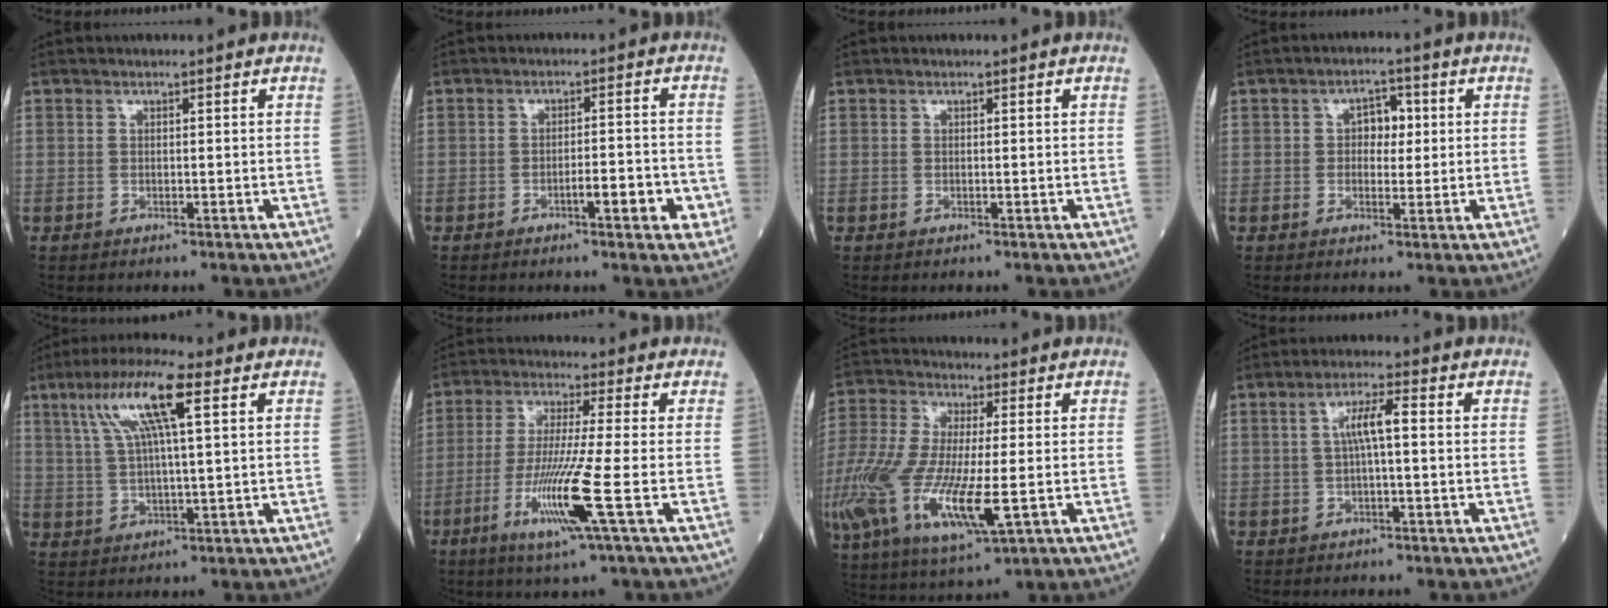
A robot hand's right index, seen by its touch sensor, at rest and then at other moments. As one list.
[{"total": 4.8, "force": [-2.0, 1.0, 4.3], "torque": [-0.055, 0.005, -0.027]}, {"total": 0.0}, {"total": 3.8, "force": [0.6, 2.4, 2.9], "torque": [-0.038, 0.012, 0.008]}, {"total": 11.2, "force": [4.8, 1.0, 10.0], "torque": [-0.199, 0.022, 0.088]}, {"total": 4.2, "force": [-0.9, -0.9, 4.0], "torque": [-0.084, -0.013, -0.018]}, {"total": 22.0, "force": [-5.6, 6.2, 20.3], "torque": [-0.495, -0.058, -0.098]}, {"total": 4.7, "force": [0.5, 0.6, 4.6], "torque": [-0.086, 0.014, 0.008]}]